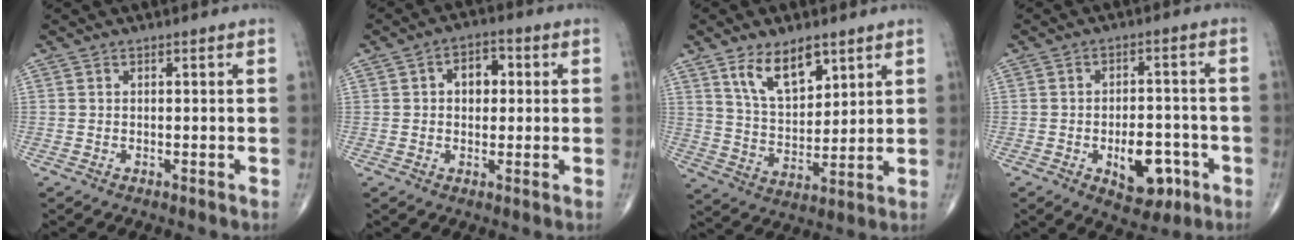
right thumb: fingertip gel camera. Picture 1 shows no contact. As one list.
[{"total": 5.5, "force": [1.0, 3.9, 3.8], "torque": [-0.034, 0.009, 0.008]}, {"total": 11.0, "force": [6.5, 5.5, 7.0], "torque": [-0.103, -0.040, 0.127]}, {"total": 9.7, "force": [-3.5, 5.4, 7.2], "torque": [-0.079, 0.018, -0.042]}]